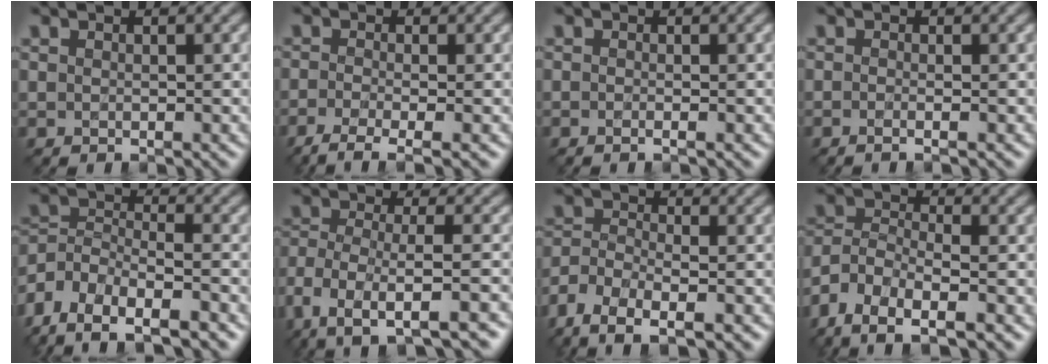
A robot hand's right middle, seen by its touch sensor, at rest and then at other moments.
{"total": 4.0, "force": [-2.4, 1.1, 3.0], "torque": [-0.053, -0.011, -0.052]}
{"total": 0.7, "force": [-0.3, 0.2, 0.6], "torque": [-0.010, -0.007, -0.008]}
{"total": 1.4, "force": [-0.5, 0.6, 1.2], "torque": [-0.012, -0.013, -0.017]}
{"total": 9.1, "force": [-7.0, 4.1, 4.2], "torque": [-0.070, 0.008, -0.127]}
{"total": 8.2, "force": [-5.3, 2.5, 5.7], "torque": [-0.100, 0.002, -0.088]}
{"total": 8.2, "force": [-6.1, 3.3, 4.5], "torque": [-0.080, -0.015, -0.092]}
{"total": 7.9, "force": [-5.7, 2.9, 4.6], "torque": [-0.088, -0.002, -0.106]}